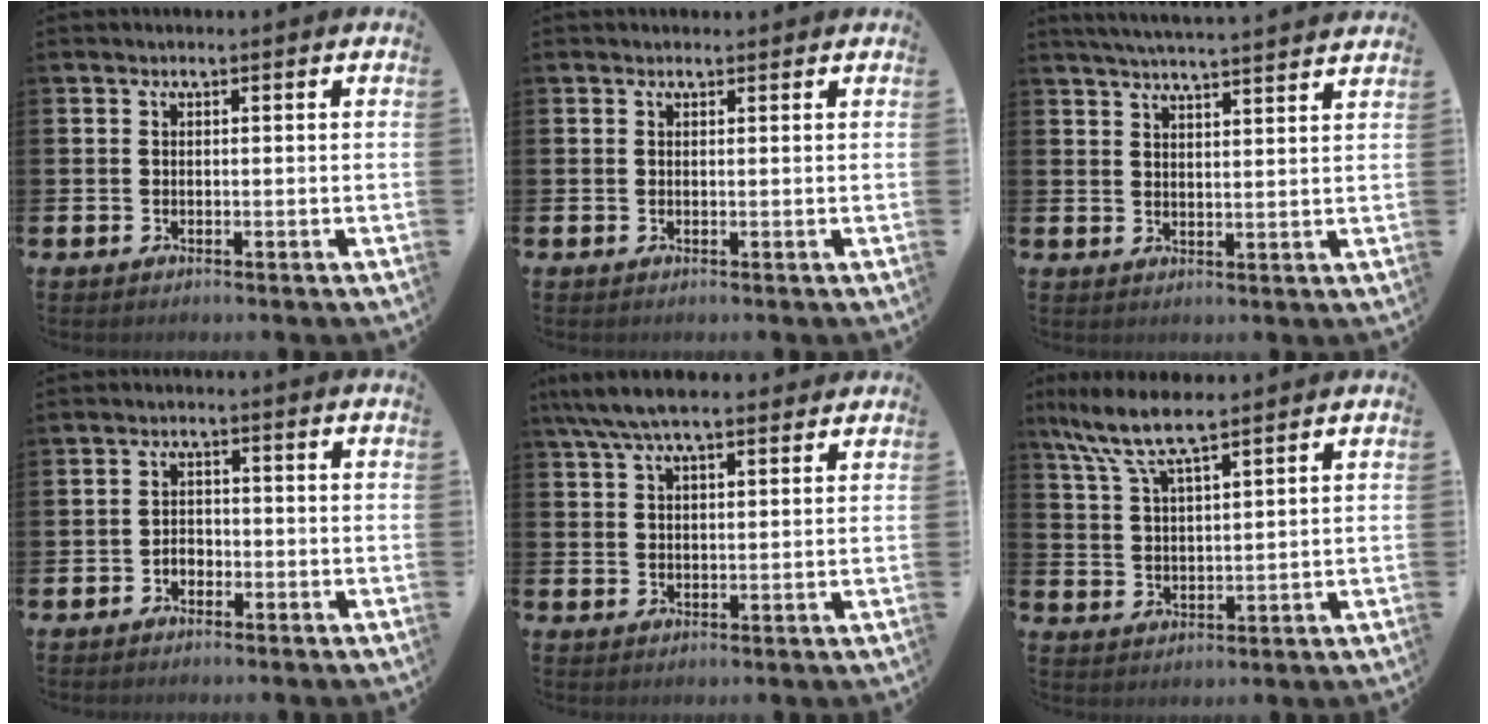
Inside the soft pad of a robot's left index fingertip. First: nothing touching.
{"total": 0.7, "force": [0.6, 0.3, 0.1], "torque": [0.008, 0.000, 0.009]}
{"total": 4.9, "force": [4.8, -0.6, 0.7], "torque": [-0.025, -0.028, 0.085]}
{"total": 1.8, "force": [-1.1, 1.3, 0.6], "torque": [-0.012, 0.003, -0.024]}
{"total": 6.5, "force": [5.6, 1.6, 2.9], "torque": [-0.070, -0.012, 0.103]}
{"total": 7.8, "force": [6.6, 1.4, 4.0], "torque": [-0.105, -0.018, 0.119]}